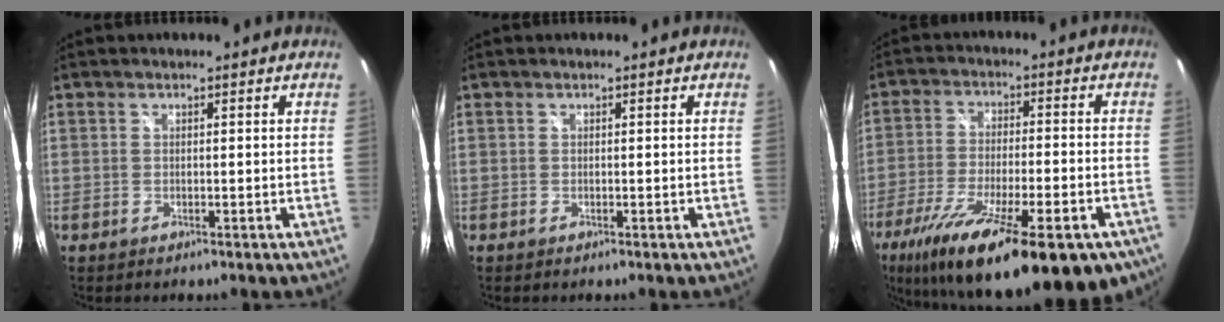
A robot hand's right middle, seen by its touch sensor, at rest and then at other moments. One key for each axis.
{"total": 0.0}
{"total": 26.9, "fx": -17.2, "fy": 7.8, "fz": 19.1, "tx": -0.337, "ty": -0.067, "tz": -0.260}